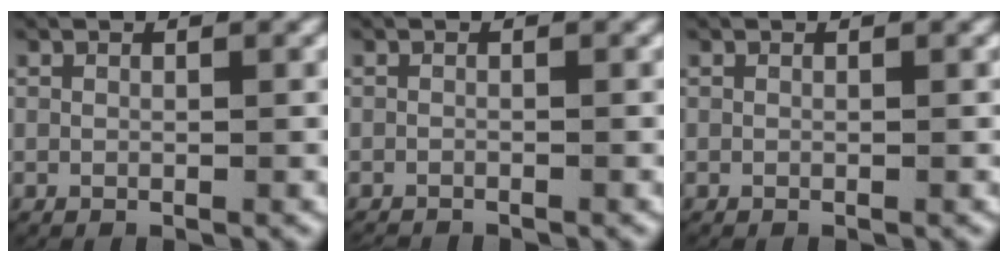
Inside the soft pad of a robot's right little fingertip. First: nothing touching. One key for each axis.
{"total": 1.3, "fx": -1.3, "fy": 0.1, "fz": 0.0, "tx": -0.008, "ty": -0.011, "tz": -0.017}
{"total": 0.0}